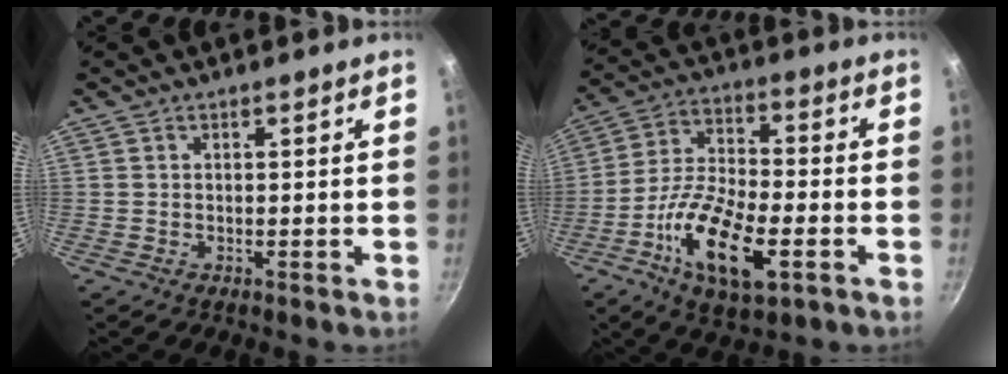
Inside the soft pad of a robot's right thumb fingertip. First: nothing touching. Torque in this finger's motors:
{"motor_torque": [0.57, 1.07, 1.11, 0.00, 0.43]}